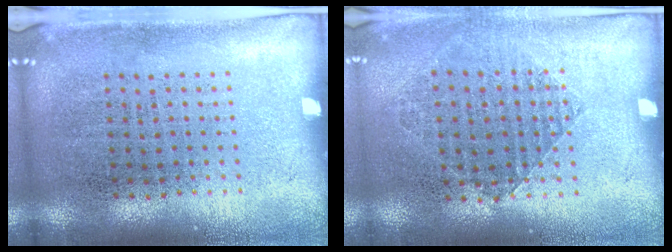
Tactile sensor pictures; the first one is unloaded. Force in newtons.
{"total": 0.9, "press": 0.8, "slide": 0.3}